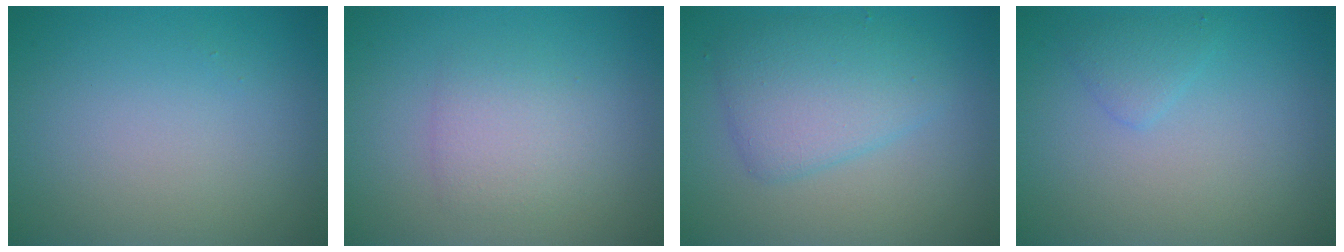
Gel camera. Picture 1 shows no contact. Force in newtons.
{"total": 2.3, "press": 2.3, "slide": 0.1}
{"total": 4.2, "press": 4.2, "slide": 0.0}
{"total": 1.3, "press": 1.3, "slide": 0.1}